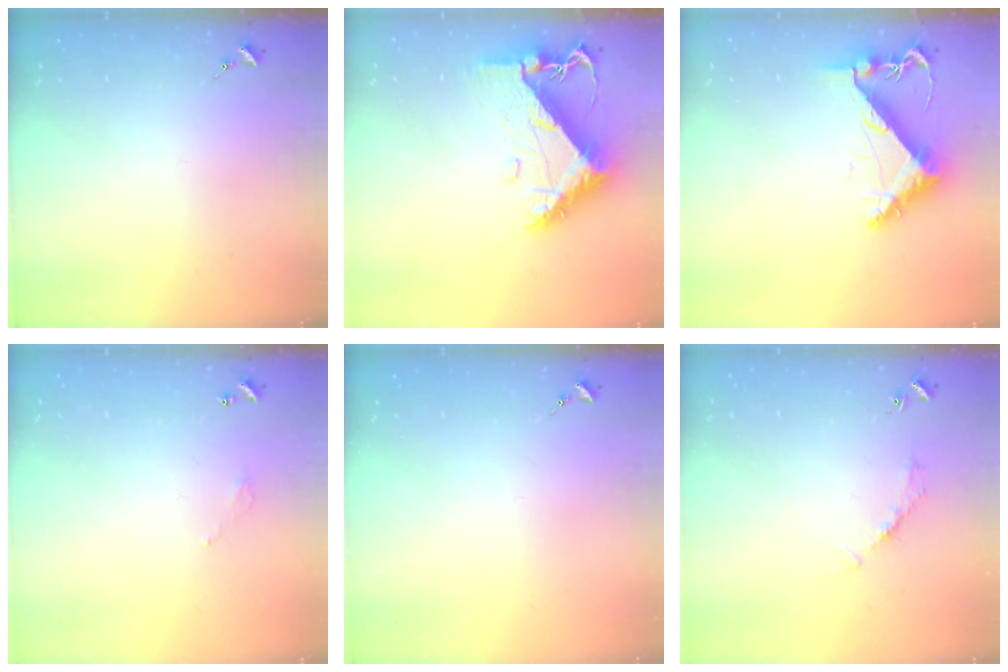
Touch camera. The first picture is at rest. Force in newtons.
{"total": 11.3, "press": 11.3, "slide": 1.2}
{"total": 8.3, "press": 8.2, "slide": 1.0}
{"total": 3.0, "press": 3.0, "slide": 0.2}
{"total": 0.0}
{"total": 2.7, "press": 2.7, "slide": 0.4}